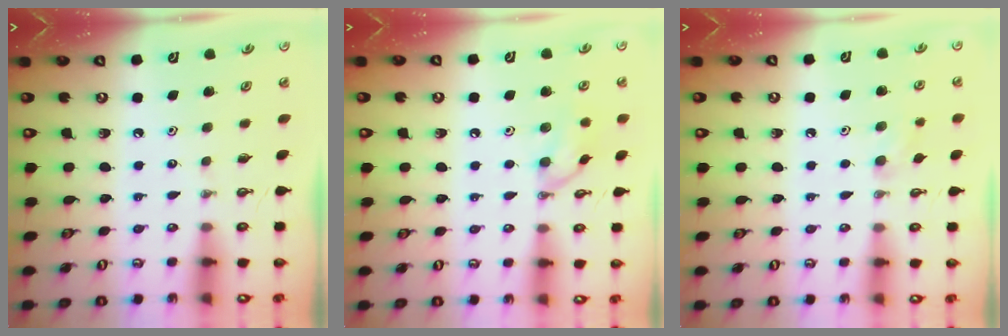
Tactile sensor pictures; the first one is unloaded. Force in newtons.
{"total": 9.4, "press": 9.3, "slide": 1.5}
{"total": 7.8, "press": 7.0, "slide": 3.5}